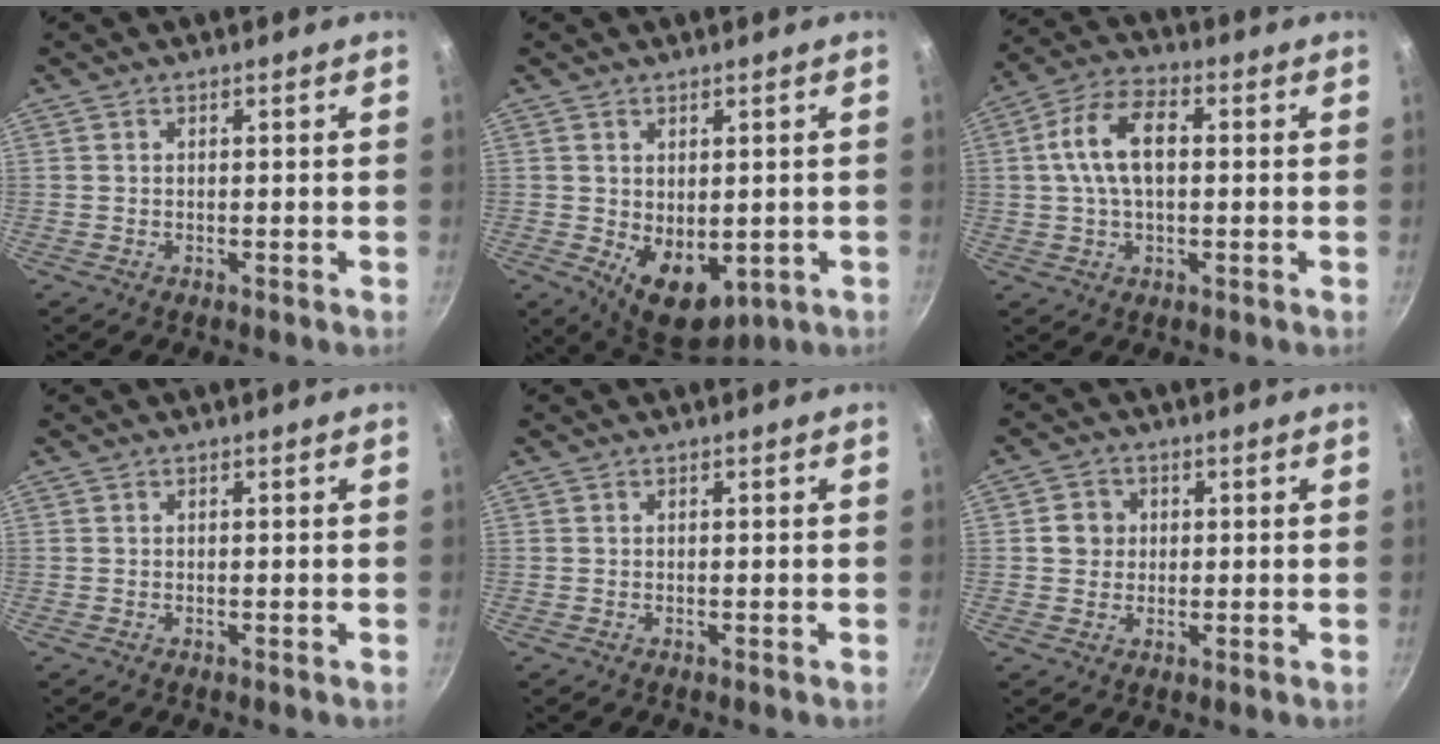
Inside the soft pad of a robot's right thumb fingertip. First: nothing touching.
{"total": 9.5, "force": [-1.2, 6.3, 7.0], "torque": [-0.081, -0.018, 0.003]}
{"total": 10.9, "force": [1.2, 6.2, 8.9], "torque": [-0.160, 0.025, 0.013]}
{"total": 0.0}
{"total": 0.0}
{"total": 5.7, "force": [0.9, 5.4, 1.7], "torque": [0.009, 0.005, 0.007]}